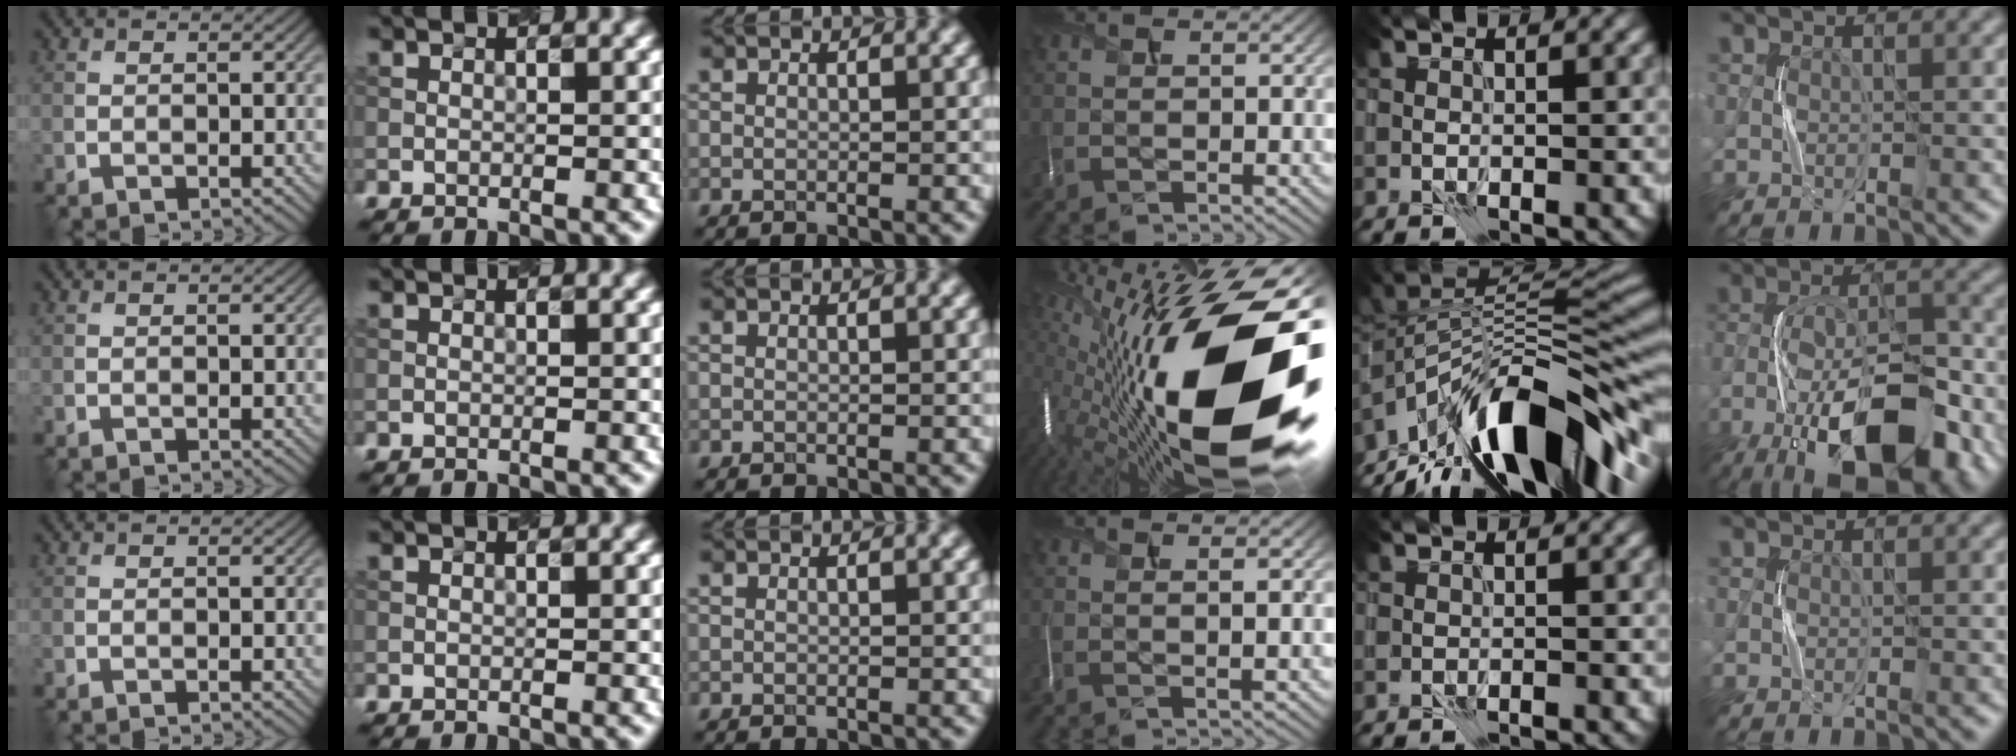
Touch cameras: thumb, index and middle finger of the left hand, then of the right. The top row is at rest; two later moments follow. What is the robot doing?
{"motion": "press", "object": "grip strengthener"}